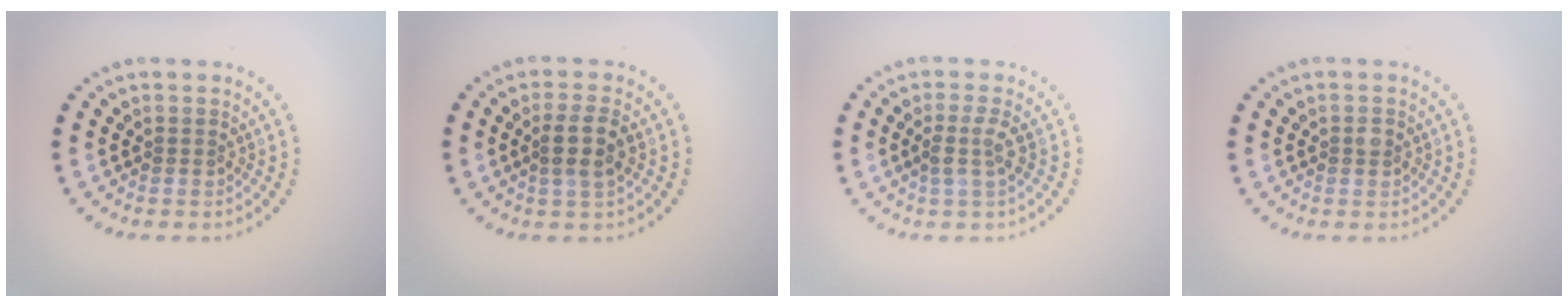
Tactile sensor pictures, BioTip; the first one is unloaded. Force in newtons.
{"total": 2.6, "press": 2.4, "slide": 1.0}
{"total": 1.9, "press": 1.4, "slide": 1.3}
{"total": 0.8, "press": 0.8, "slide": 0.1}